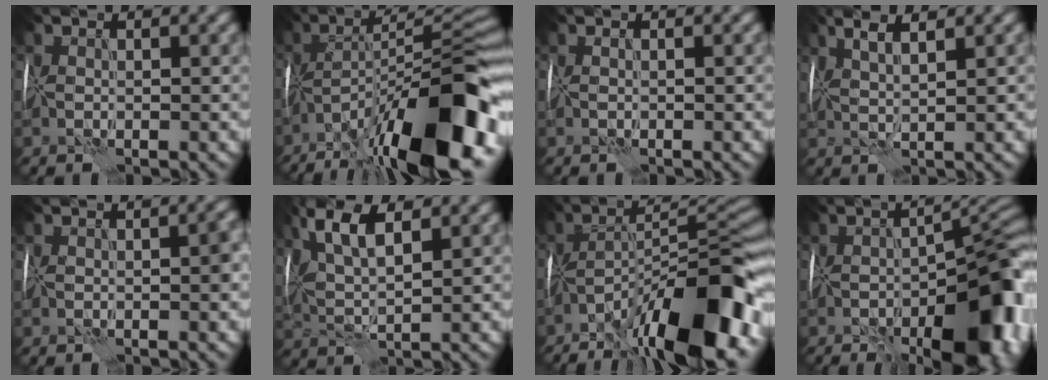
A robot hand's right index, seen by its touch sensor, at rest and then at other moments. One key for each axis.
{"total": 18.2, "fx": -10.0, "fy": 5.0, "fz": 14.4, "tx": -0.200, "ty": 0.008, "tz": -0.181}
{"total": 0.0}
{"total": 3.4, "fx": 1.9, "fy": 0.6, "fz": 2.8, "tx": -0.045, "ty": 0.009, "tz": 0.021}
{"total": 1.5, "fx": -0.2, "fy": 0.4, "fz": 1.4, "tx": -0.023, "ty": -0.001, "tz": -0.004}
{"total": 6.7, "fx": 3.0, "fy": 2.4, "fz": 5.5, "tx": -0.113, "ty": 0.009, "tz": 0.054}
{"total": 16.4, "fx": -9.5, "fy": 4.4, "fz": 12.6, "tx": -0.178, "ty": 0.013, "tz": -0.169}
{"total": 14.5, "fx": -5.3, "fy": 6.3, "fz": 11.9, "tx": -0.128, "ty": -0.019, "tz": -0.071}